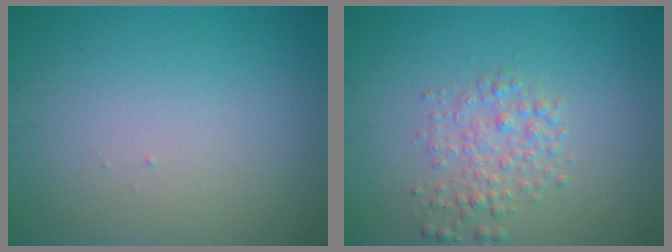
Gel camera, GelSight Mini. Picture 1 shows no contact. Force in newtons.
{"total": 2.5, "press": 2.5, "slide": 0.1}